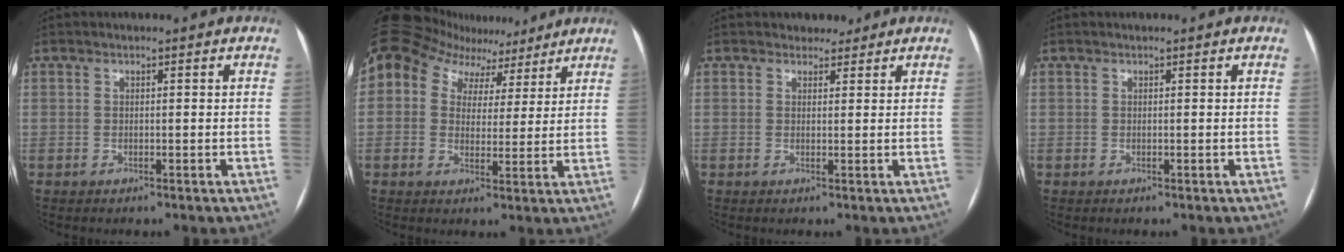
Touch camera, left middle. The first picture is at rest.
{"total": 16.0, "force": [10.7, 10.7, 5.4], "torque": [-0.138, 0.061, 0.161]}
{"total": 1.9, "force": [1.5, 1.2, 0.0], "torque": [0.001, 0.004, 0.022]}
{"total": 0.0}